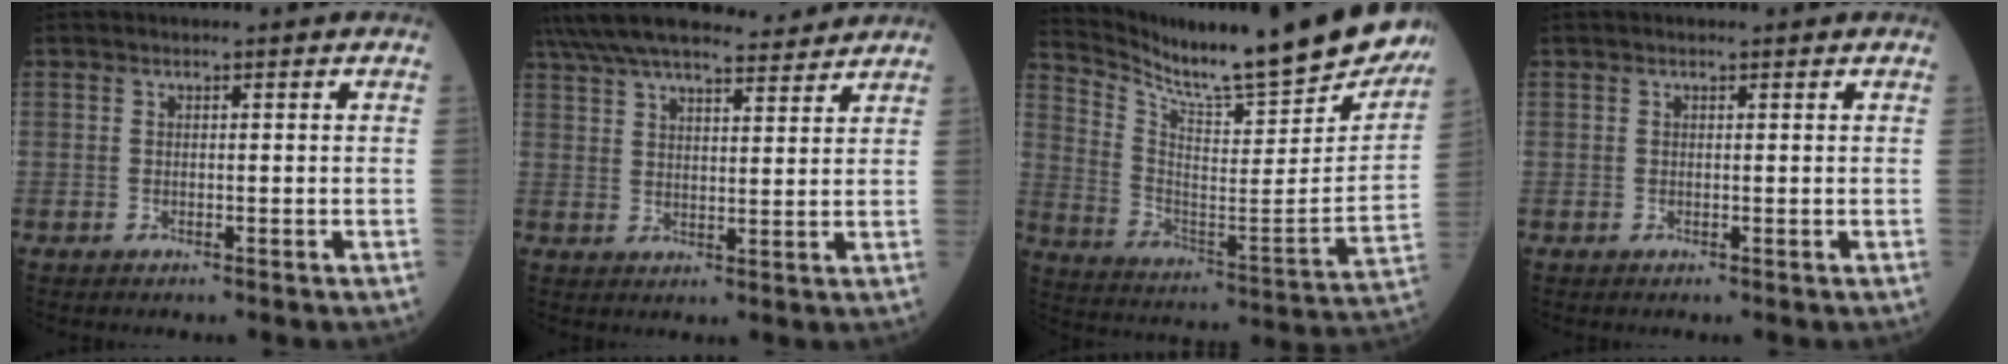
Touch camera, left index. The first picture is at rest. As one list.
[{"total": 18.6, "force": [16.8, 3.4, 7.3], "torque": [-0.137, 0.031, 0.249]}, {"total": 24.5, "force": [21.9, 1.5, 10.9], "torque": [-0.190, -0.092, 0.314]}, {"total": 1.1, "force": [0.8, 0.2, 0.7], "torque": [-0.011, 0.010, 0.009]}]